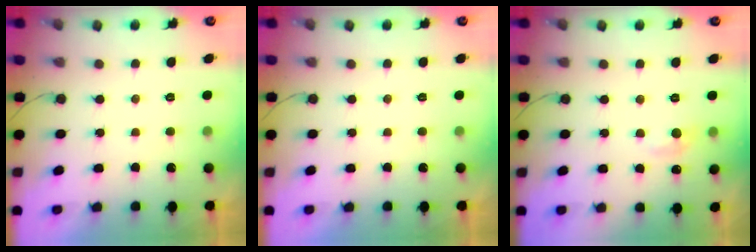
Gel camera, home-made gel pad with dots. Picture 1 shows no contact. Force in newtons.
{"total": 0.0}
{"total": 5.8, "press": 5.7, "slide": 0.8}